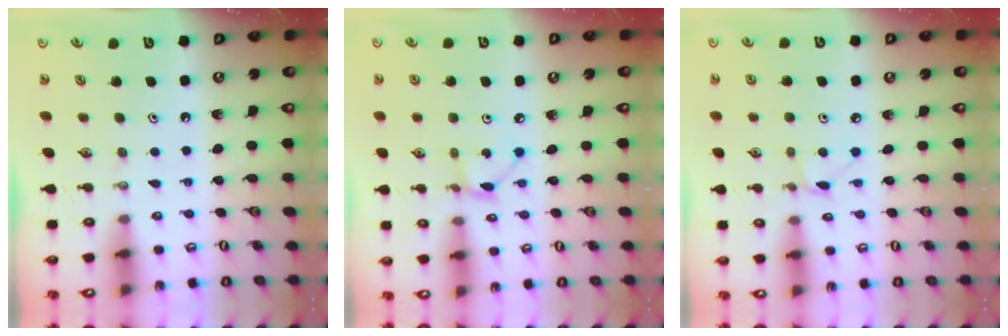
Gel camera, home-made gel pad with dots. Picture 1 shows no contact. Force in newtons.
{"total": 2.8, "press": 2.8, "slide": 0.1}
{"total": 4.1, "press": 4.0, "slide": 0.7}